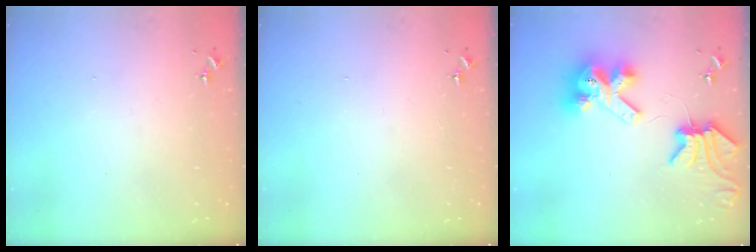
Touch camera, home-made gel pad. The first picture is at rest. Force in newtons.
{"total": 0.0}
{"total": 12.5, "press": 12.4, "slide": 1.6}